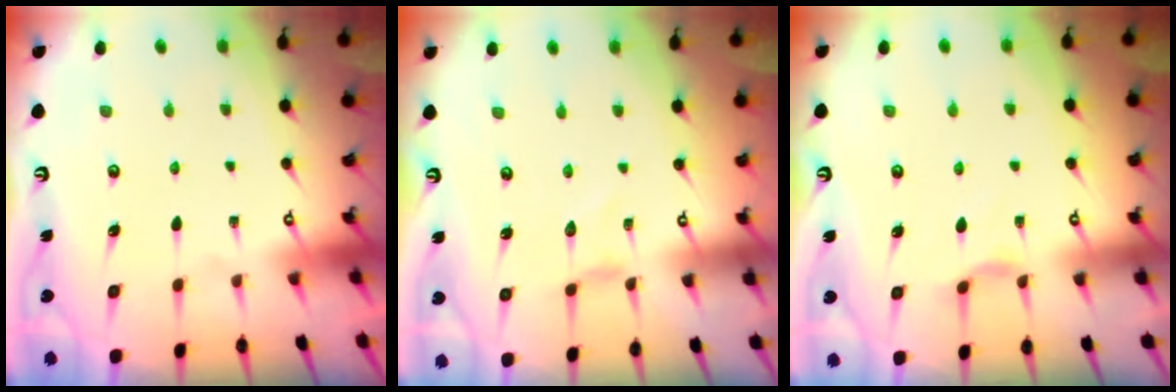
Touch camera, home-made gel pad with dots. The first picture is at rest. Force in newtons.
{"total": 0.0}
{"total": 2.0, "press": 2.0, "slide": 0.3}